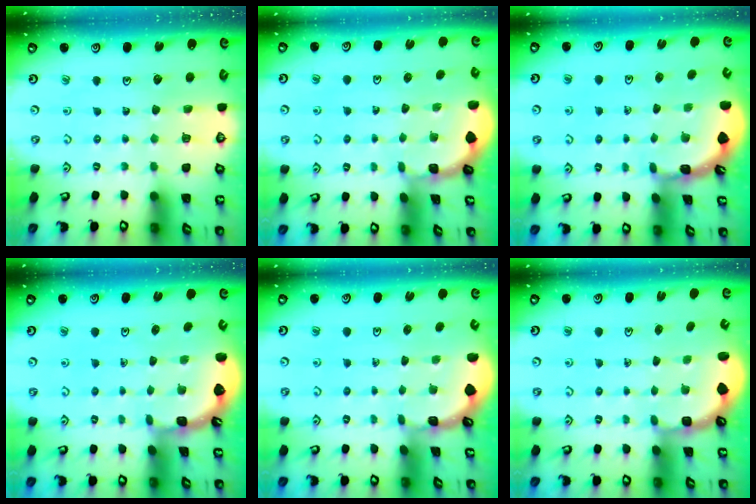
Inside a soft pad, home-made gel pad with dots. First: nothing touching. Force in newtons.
{"total": 0.8, "press": 0.8, "slide": 0.2}
{"total": 1.8, "press": 1.8, "slide": 0.1}
{"total": 1.4, "press": 1.4, "slide": 0.1}
{"total": 0.7, "press": 0.7, "slide": 0.3}
{"total": 2.7, "press": 2.1, "slide": 1.7}